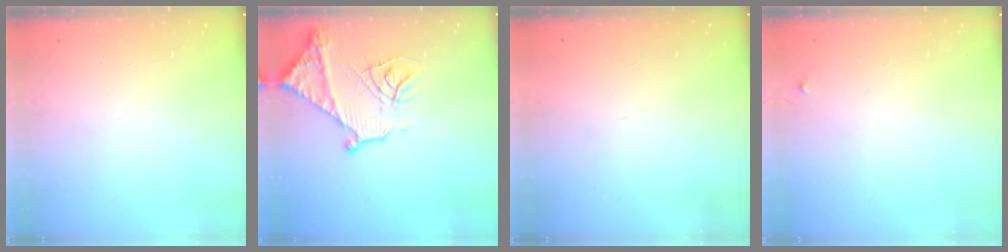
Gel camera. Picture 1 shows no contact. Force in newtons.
{"total": 17.6, "press": 17.5, "slide": 1.7}
{"total": 1.7, "press": 1.7, "slide": 0.1}
{"total": 2.3, "press": 2.3, "slide": 0.2}